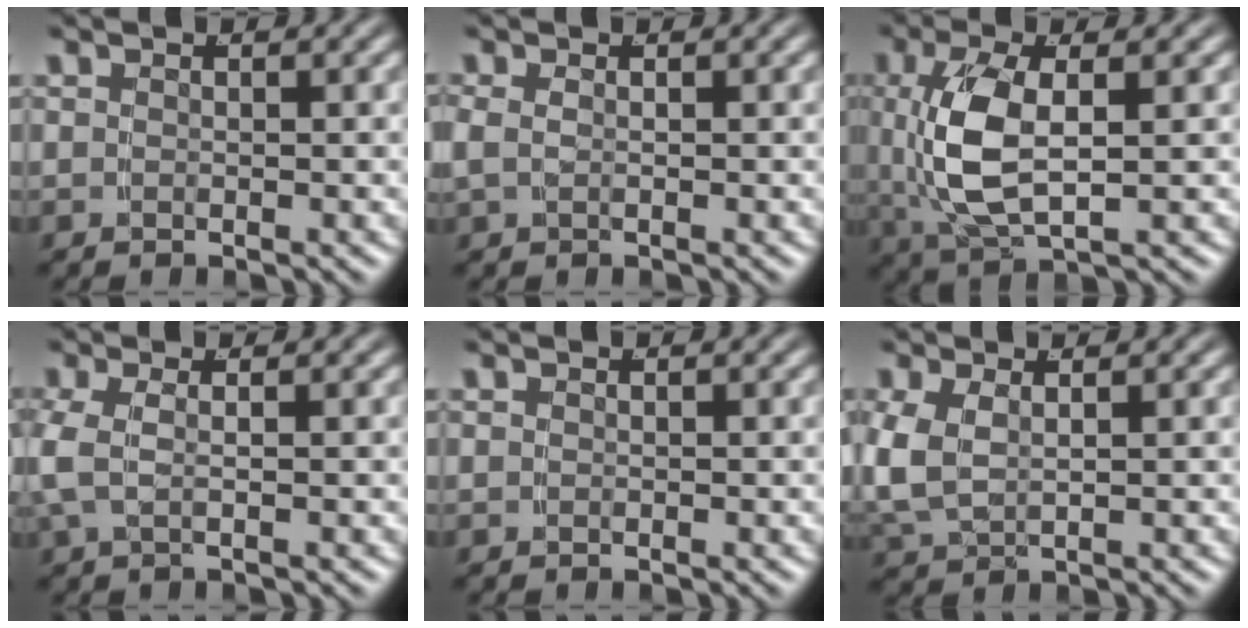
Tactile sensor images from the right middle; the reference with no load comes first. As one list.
[{"total": 1.2, "force": [0.0, 0.7, 1.0], "torque": [-0.027, -0.002, 0.005]}, {"total": 6.3, "force": [0.4, 2.9, 5.6], "torque": [-0.138, -0.009, 0.022]}, {"total": 2.5, "force": [0.1, 1.0, 2.3], "torque": [-0.064, 0.000, 0.006]}, {"total": 0.0}, {"total": 3.7, "force": [0.3, 2.7, 2.5], "torque": [-0.078, -0.009, 0.018]}]